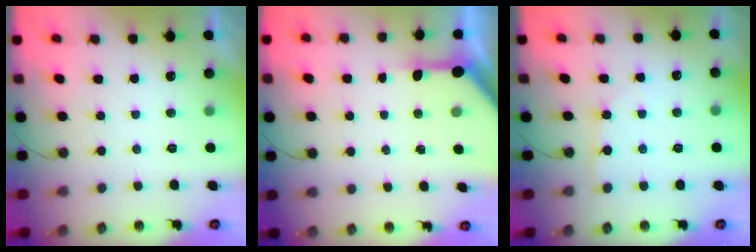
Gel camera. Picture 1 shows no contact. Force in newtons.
{"total": 5.6, "press": 5.6, "slide": 0.4}
{"total": 2.4, "press": 2.4, "slide": 0.3}